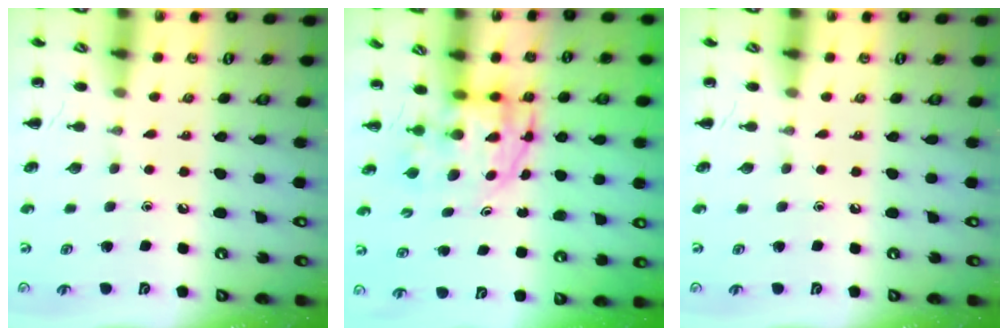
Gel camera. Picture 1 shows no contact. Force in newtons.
{"total": 3.8, "press": 3.7, "slide": 0.8}
{"total": 0.0}